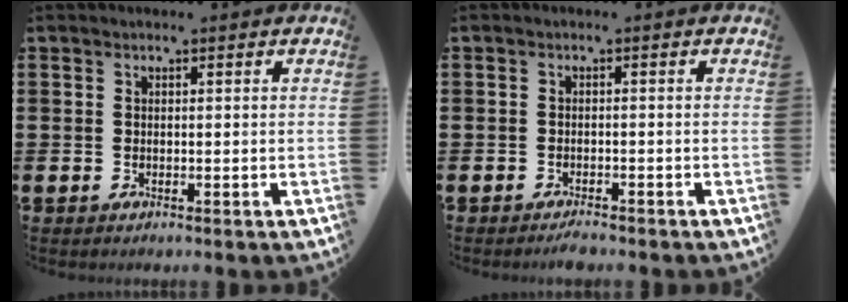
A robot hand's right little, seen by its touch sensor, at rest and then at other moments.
{"total": 1.1, "force": [-1.1, 0.1, 0.3], "torque": [-0.009, -0.001, -0.021]}